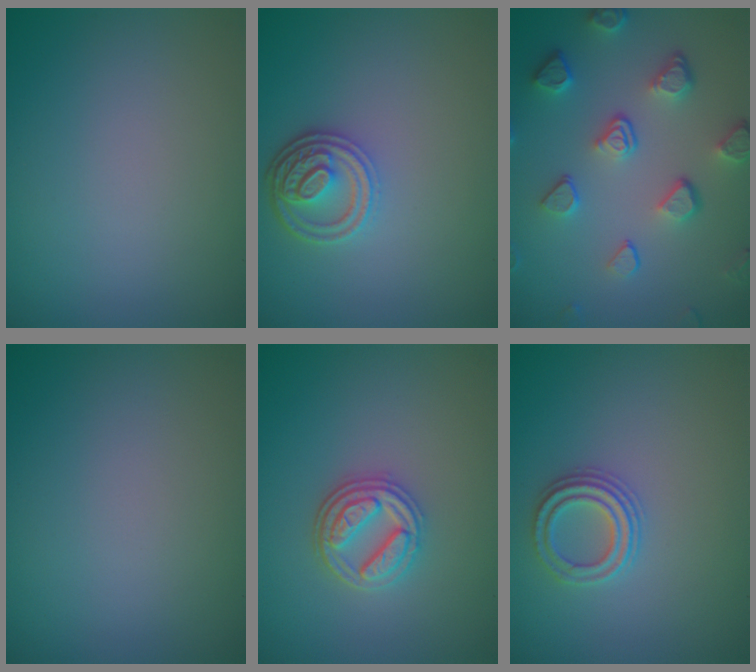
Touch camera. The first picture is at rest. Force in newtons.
{"total": 3.8, "press": 3.2, "slide": 2.0}
{"total": 5.0, "press": 3.8, "slide": 3.2}
{"total": 0.0}
{"total": 3.6, "press": 3.1, "slide": 1.8}
{"total": 2.3, "press": 2.2, "slide": 0.6}